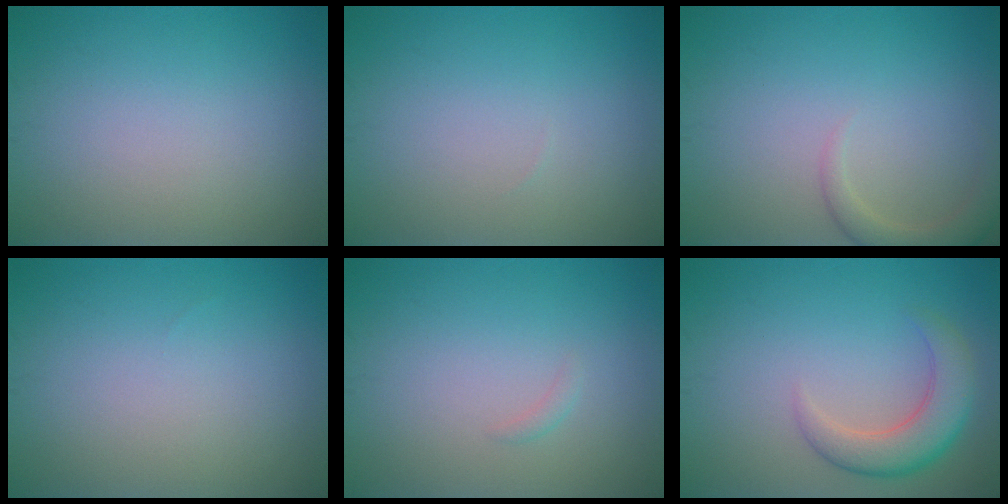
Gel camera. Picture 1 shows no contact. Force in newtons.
{"total": 0.0}
{"total": 2.3, "press": 2.3, "slide": 0.3}
{"total": 0.0}
{"total": 0.5, "press": 0.5, "slide": 0.1}
{"total": 4.3, "press": 4.3, "slide": 0.2}